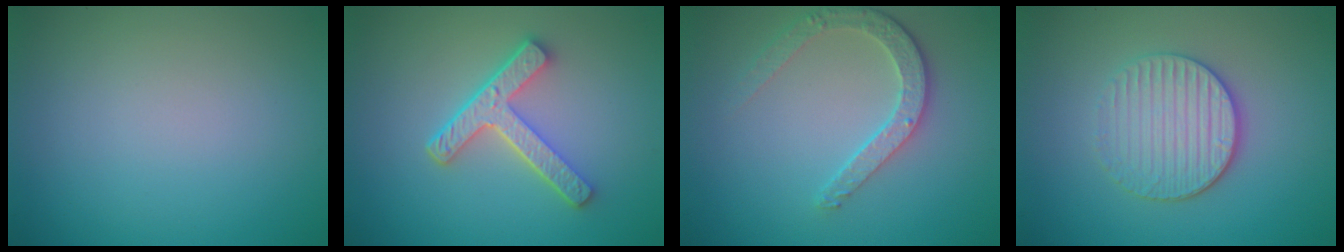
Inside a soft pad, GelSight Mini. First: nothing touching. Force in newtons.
{"total": 4.5, "press": 3.5, "slide": 2.8}
{"total": 3.1, "press": 2.8, "slide": 1.5}
{"total": 3.8, "press": 3.4, "slide": 1.9}